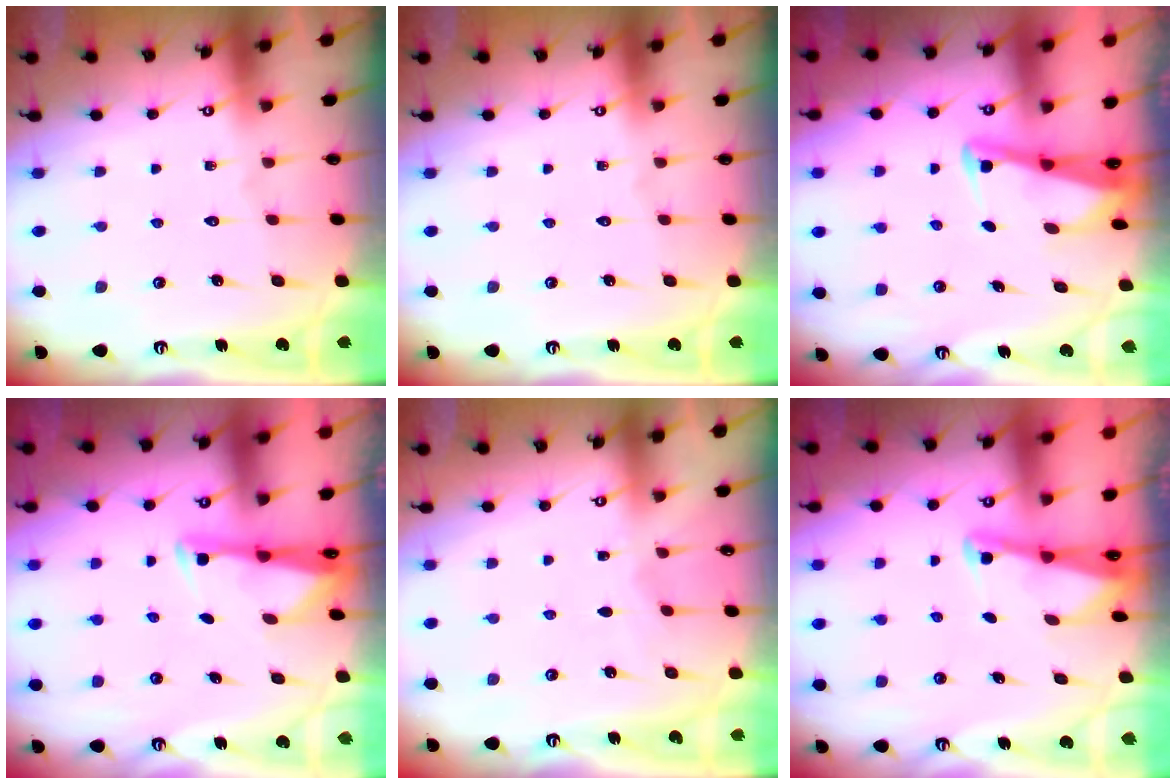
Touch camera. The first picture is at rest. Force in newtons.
{"total": 0.0}
{"total": 2.5, "press": 2.5, "slide": 0.2}
{"total": 2.8, "press": 2.7, "slide": 0.4}
{"total": 2.3, "press": 2.3, "slide": 0.3}
{"total": 2.1, "press": 2.1, "slide": 0.3}